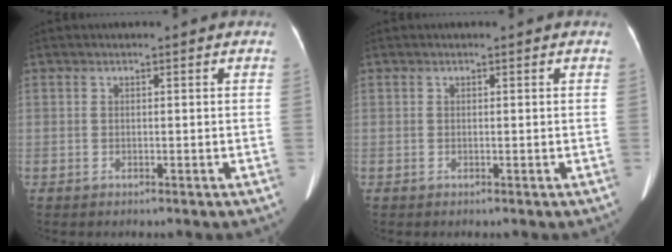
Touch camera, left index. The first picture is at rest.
{"total": 0.0}